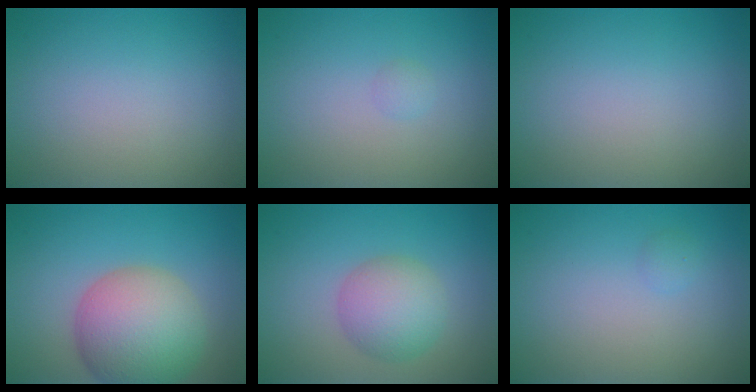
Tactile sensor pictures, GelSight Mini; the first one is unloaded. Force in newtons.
{"total": 0.6, "press": 0.6, "slide": 0.1}
{"total": 0.0}
{"total": 8.9, "press": 8.8, "slide": 0.5}
{"total": 4.4, "press": 4.4, "slide": 0.0}
{"total": 0.6, "press": 0.6, "slide": 0.1}